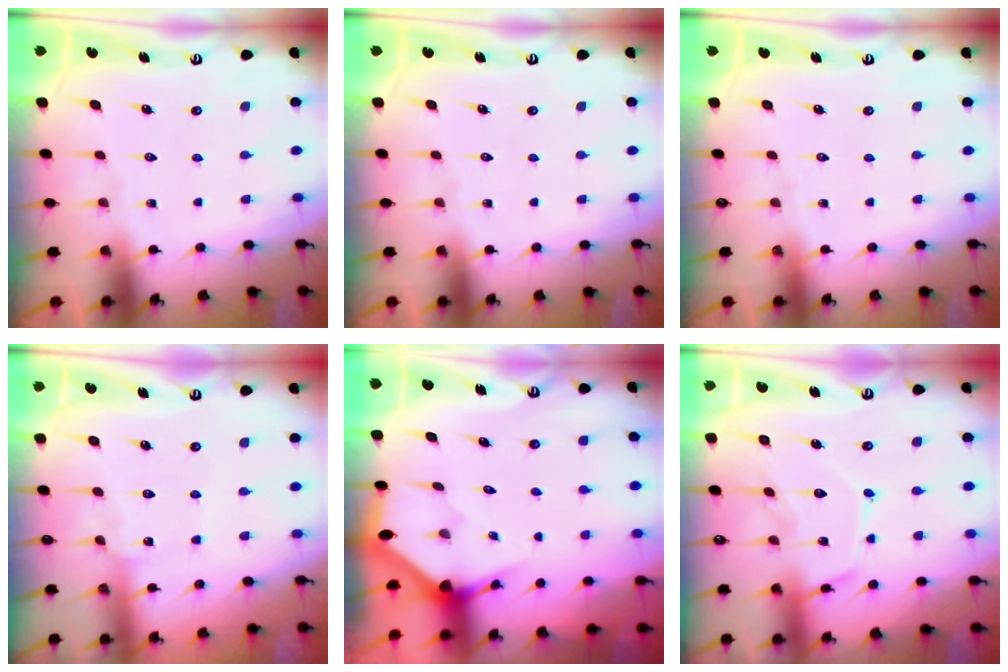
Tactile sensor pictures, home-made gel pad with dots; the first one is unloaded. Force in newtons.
{"total": 0.0}
{"total": 0.0}
{"total": 1.8, "press": 1.8, "slide": 0.2}
{"total": 3.1, "press": 3.1, "slide": 0.2}
{"total": 12.1, "press": 12.1, "slide": 0.6}